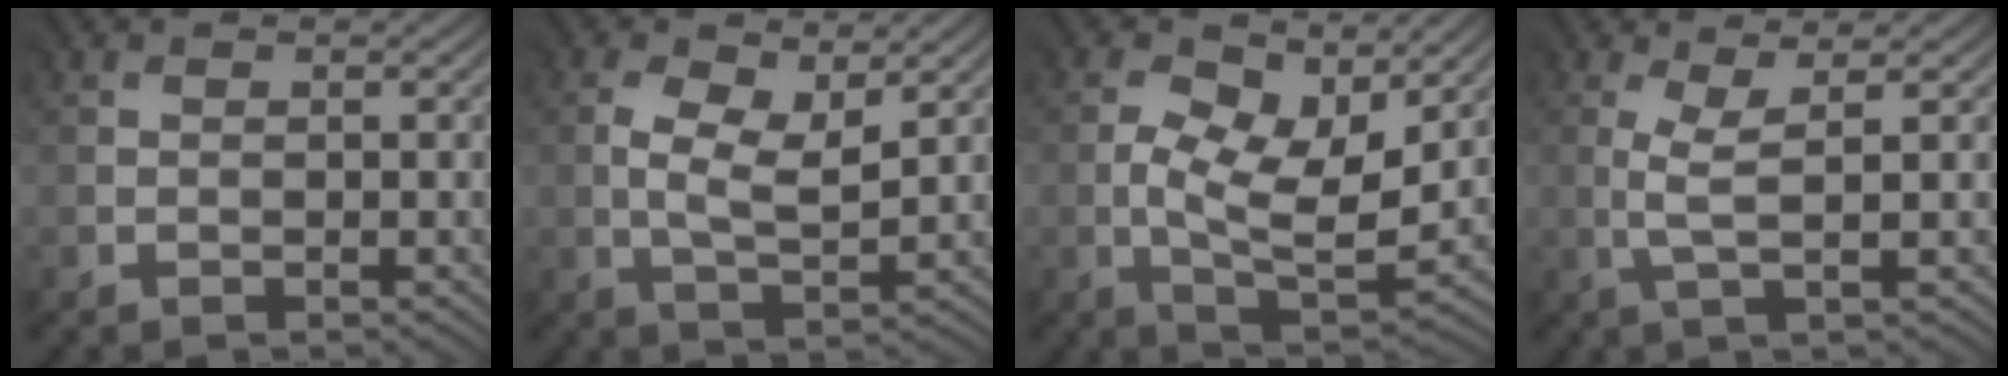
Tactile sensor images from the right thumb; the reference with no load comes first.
{"total": 4.6, "force": [1.4, 1.9, 4.0], "torque": [-0.083, 0.000, 0.028]}
{"total": 7.9, "force": [1.4, 3.7, 6.8], "torque": [-0.129, -0.004, 0.027]}
{"total": 2.4, "force": [0.3, -0.2, 2.3], "torque": [-0.053, 0.001, 0.008]}